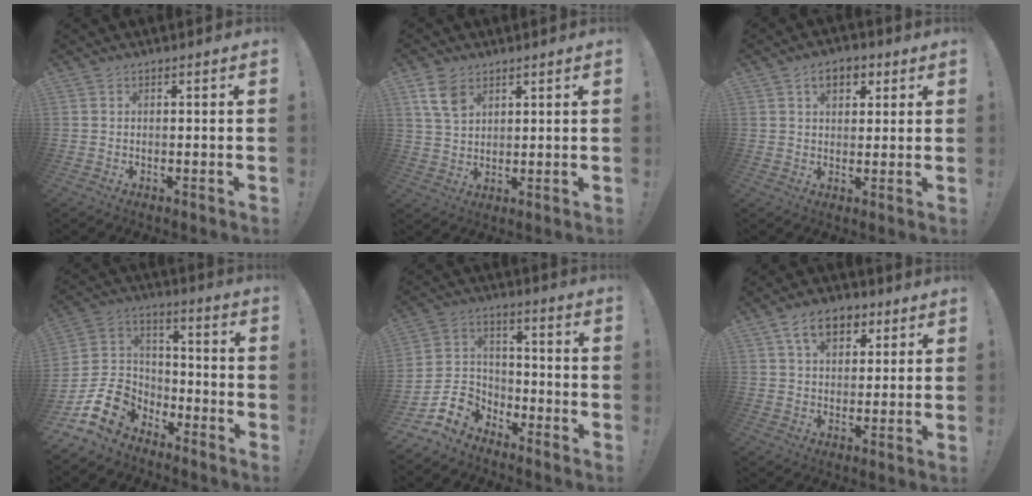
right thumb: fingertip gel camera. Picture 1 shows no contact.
{"total": 7.9, "force": [4.3, 5.0, 4.3], "torque": [-0.076, -0.015, 0.084]}
{"total": 6.6, "force": [2.8, 4.3, 4.1], "torque": [-0.050, 0.001, 0.048]}
{"total": 14.8, "force": [-8.6, 10.5, 5.9], "torque": [-0.102, 0.056, -0.151]}
{"total": 11.2, "force": [-7.9, 7.2, 3.5], "torque": [-0.066, 0.050, -0.147]}
{"total": 10.6, "force": [5.1, 6.9, 6.1], "torque": [-0.088, -0.006, 0.095]}